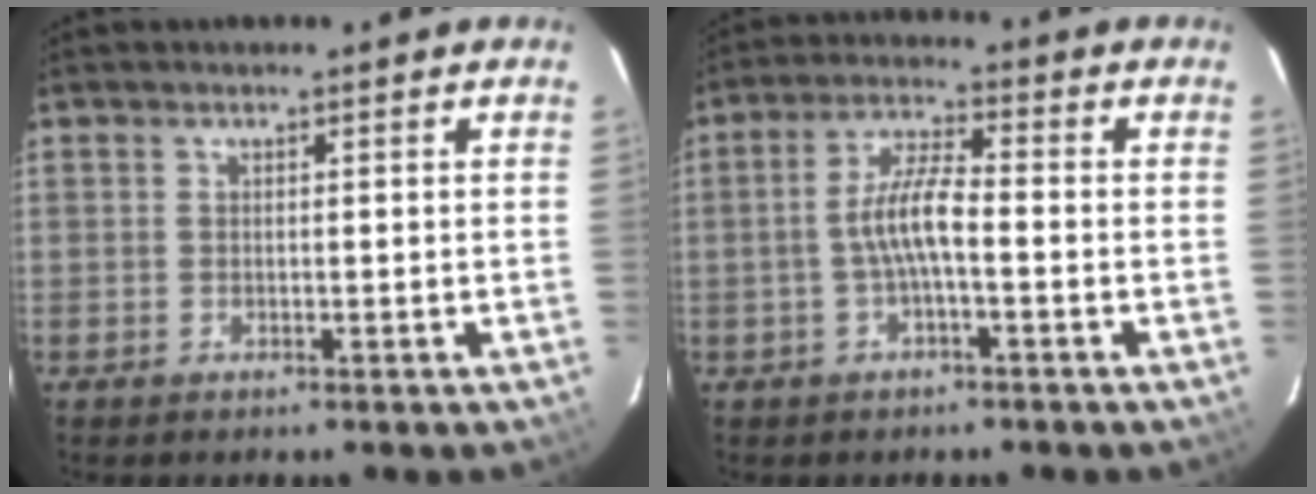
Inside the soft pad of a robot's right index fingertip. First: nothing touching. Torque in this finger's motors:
{"motor_torque": [0.22, -0.08, 0.42, 0.09]}